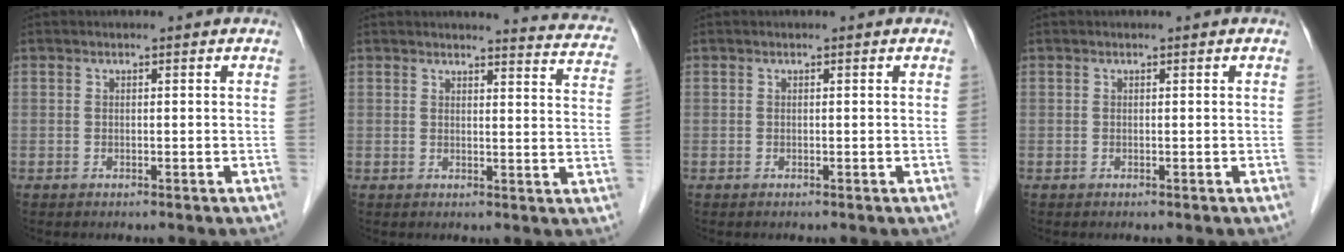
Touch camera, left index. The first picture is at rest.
{"total": 9.9, "force": [9.7, 0.6, 1.8], "torque": [-0.004, -0.058, 0.079]}
{"total": 0.0}
{"total": 0.0}